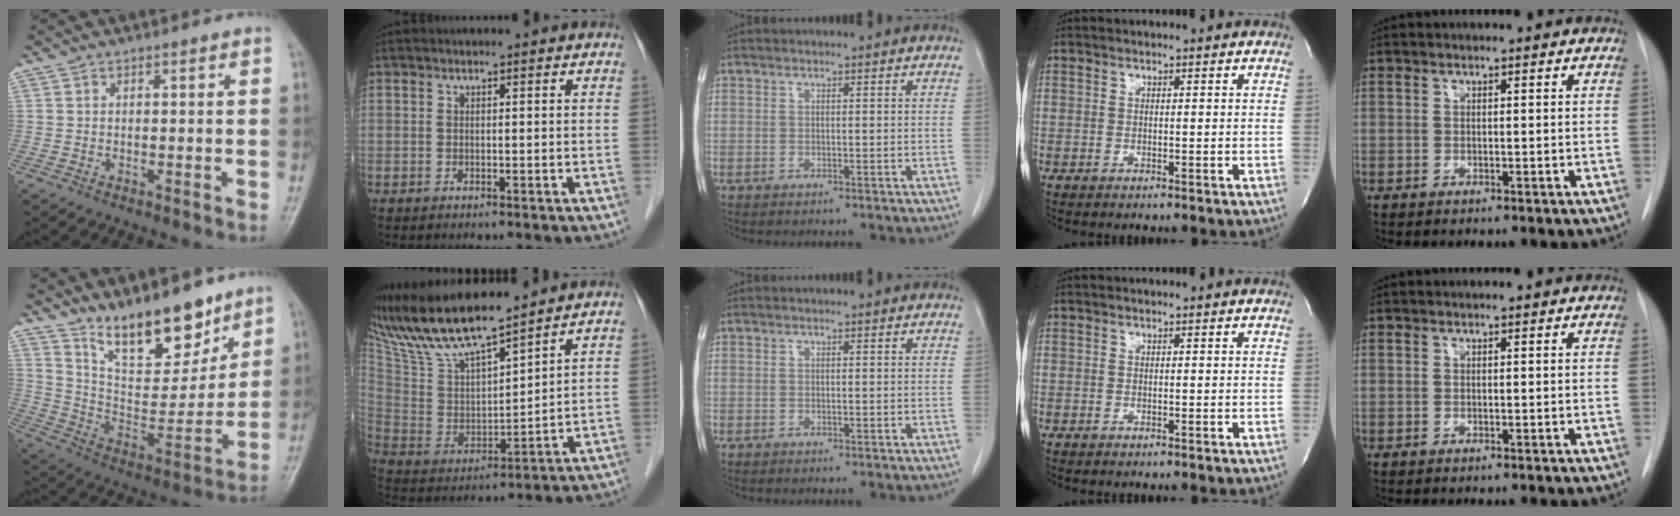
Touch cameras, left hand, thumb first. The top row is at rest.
{"thumb": {"total": 16.9, "force": [12.6, 6.4, 9.3], "torque": [-0.098, -0.086, 0.224]}, "index": {"total": 15.4, "force": [13.7, 1.1, 7.0], "torque": [-0.148, 0.009, 0.267]}}